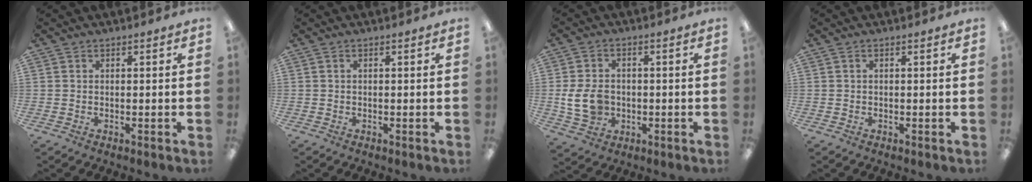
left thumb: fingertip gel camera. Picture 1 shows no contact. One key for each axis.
{"total": 0.0}
{"total": 8.9, "fx": -0.9, "fy": 6.6, "fz": 5.9, "tx": -0.135, "ty": 0.010, "tz": -0.013}
{"total": 0.0}